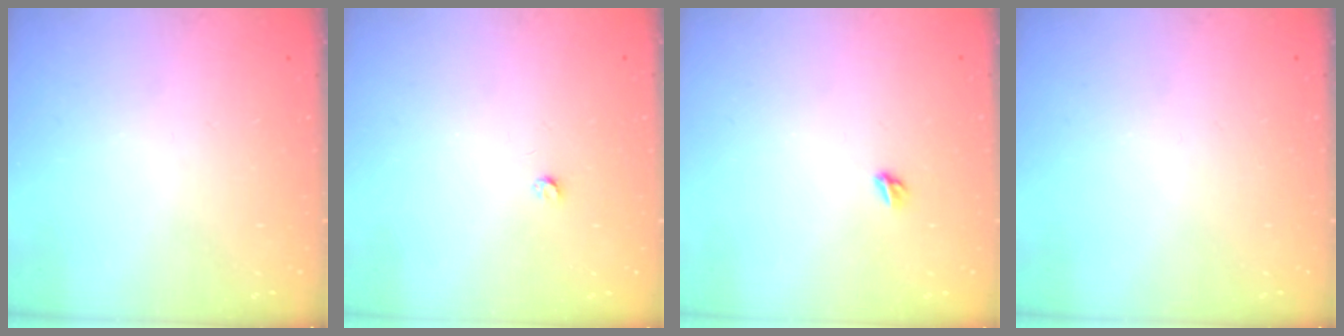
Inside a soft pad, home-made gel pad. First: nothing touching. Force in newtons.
{"total": 2.5, "press": 2.5, "slide": 0.4}
{"total": 4.2, "press": 4.2, "slide": 0.5}
{"total": 0.0}